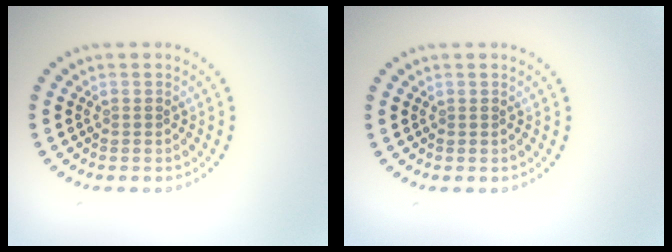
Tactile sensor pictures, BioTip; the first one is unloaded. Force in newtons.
{"total": 0.0}